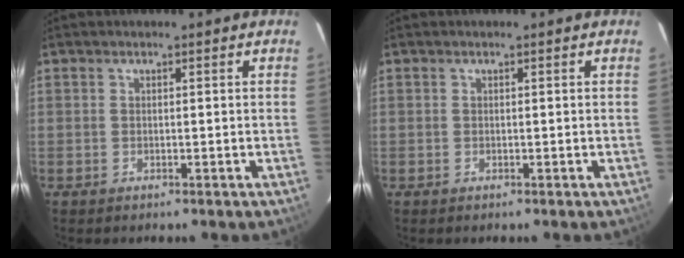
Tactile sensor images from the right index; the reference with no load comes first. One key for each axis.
{"total": 0.0}